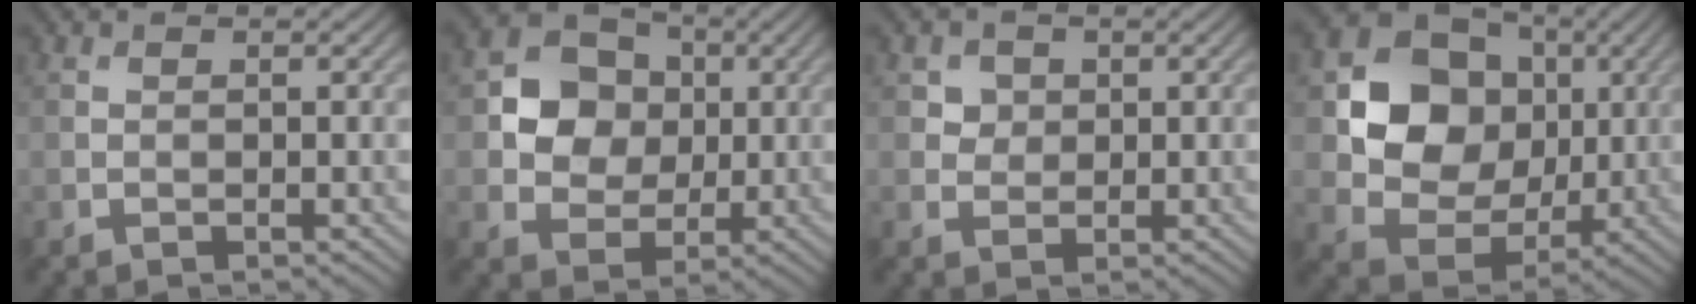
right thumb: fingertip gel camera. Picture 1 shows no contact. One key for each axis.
{"total": 8.0, "fx": 1.1, "fy": 6.9, "fz": 3.9, "tx": -0.086, "ty": 0.010, "tz": 0.008}
{"total": 2.4, "fx": 0.8, "fy": 2.1, "fz": 0.7, "tx": -0.018, "ty": -0.010, "tz": 0.016}
{"total": 12.2, "fx": 2.1, "fy": 10.2, "fz": 6.4, "tx": -0.132, "ty": 0.002, "tz": 0.024}